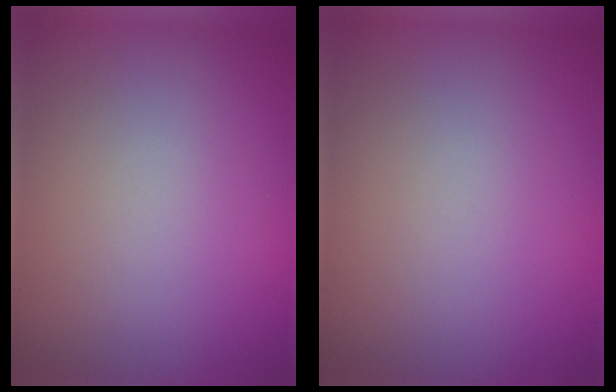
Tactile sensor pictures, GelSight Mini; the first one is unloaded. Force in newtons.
{"total": 0.0}